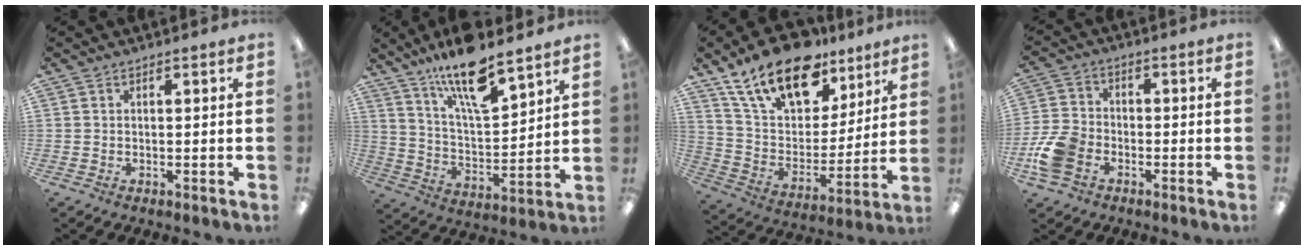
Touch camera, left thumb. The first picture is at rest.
{"total": 16.0, "force": [12.1, 4.6, 9.3], "torque": [-0.162, -0.070, 0.205]}
{"total": 20.5, "force": [14.0, 10.5, 10.8], "torque": [-0.195, -0.072, 0.251]}
{"total": 9.7, "force": [-4.0, 6.8, 5.7], "torque": [-0.122, 0.022, -0.072]}